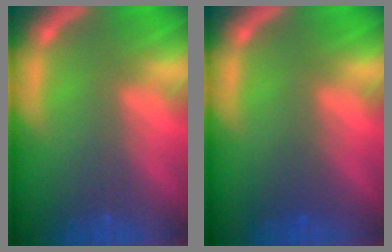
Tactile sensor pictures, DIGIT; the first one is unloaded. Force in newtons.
{"total": 1.0}